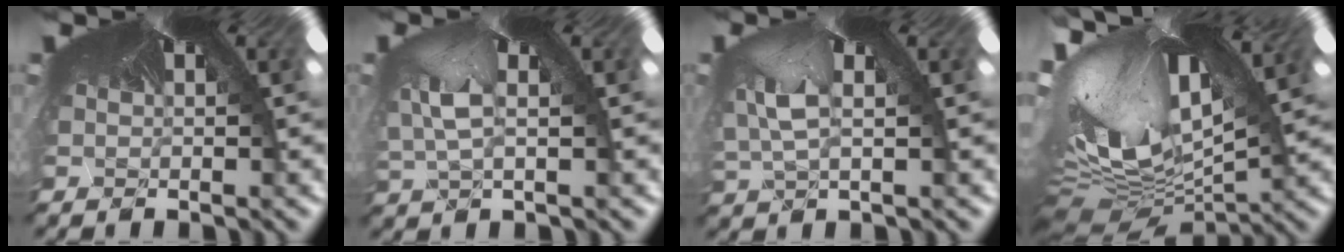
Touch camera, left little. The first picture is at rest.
{"total": 3.0, "force": [-3.0, 0.6, -0.2], "torque": [-0.032, -0.048, -0.011]}
{"total": 3.0, "force": [-2.9, 0.6, -0.6], "torque": [-0.025, -0.049, -0.011]}
{"total": 6.2, "force": [-5.6, 1.2, 2.2], "torque": [-0.102, -0.110, -0.060]}